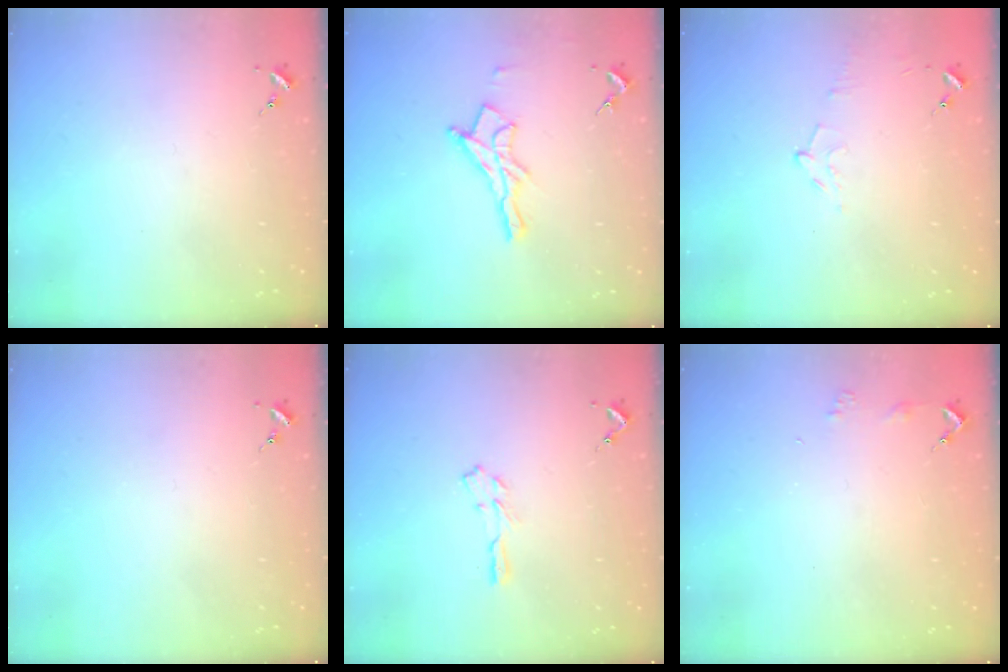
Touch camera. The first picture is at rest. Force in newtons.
{"total": 11.7, "press": 11.7, "slide": 0.8}
{"total": 5.7, "press": 5.7, "slide": 0.8}
{"total": 0.0}
{"total": 3.6, "press": 3.6, "slide": 0.4}
{"total": 3.2, "press": 3.2, "slide": 0.3}